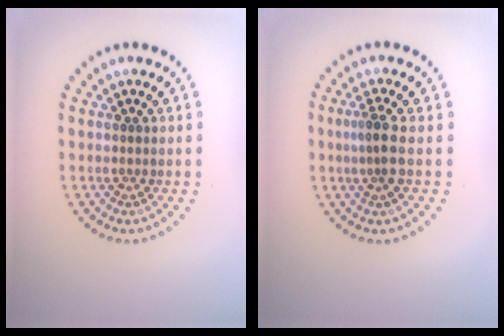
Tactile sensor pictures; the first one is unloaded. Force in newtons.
{"total": 2.2, "press": 1.8, "slide": 1.4}